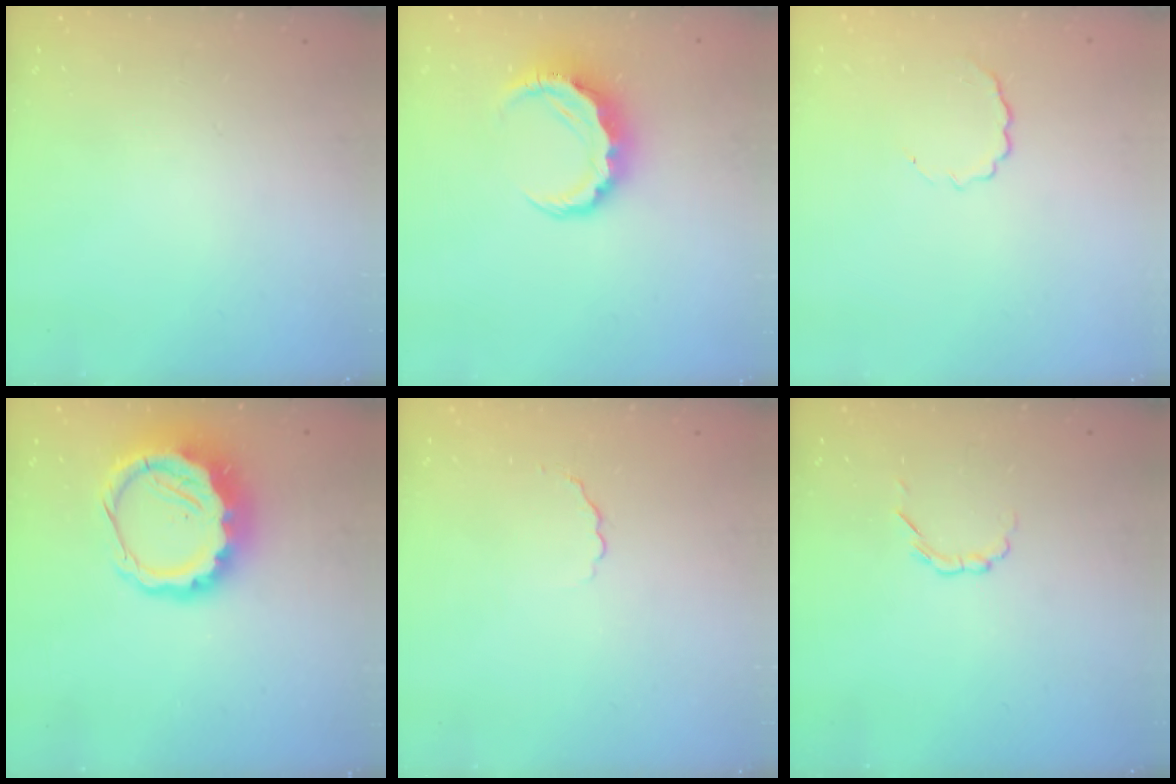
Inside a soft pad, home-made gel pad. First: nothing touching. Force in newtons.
{"total": 8.4, "press": 8.3, "slide": 1.4}
{"total": 3.7, "press": 3.6, "slide": 0.9}
{"total": 13.6, "press": 13.3, "slide": 2.8}
{"total": 1.9, "press": 1.7, "slide": 0.8}
{"total": 2.1, "press": 1.9, "slide": 0.7}